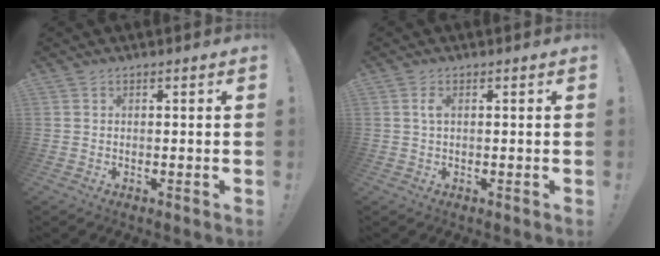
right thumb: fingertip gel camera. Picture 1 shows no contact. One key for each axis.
{"total": 1.8, "fx": 0.4, "fy": 0.6, "fz": 1.7, "tx": -0.032, "ty": 0.003, "tz": 0.004}